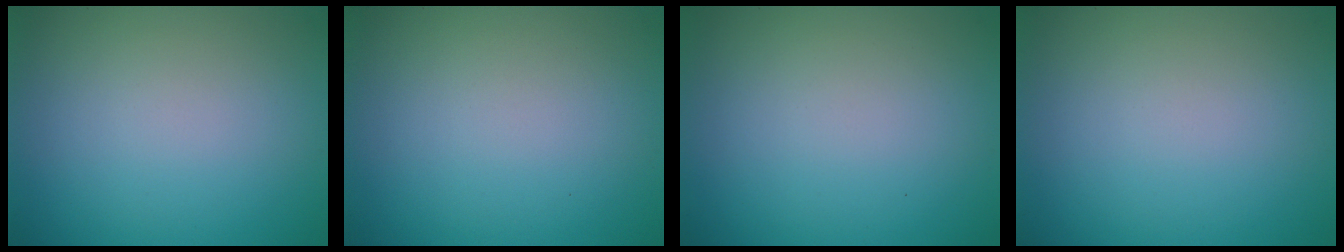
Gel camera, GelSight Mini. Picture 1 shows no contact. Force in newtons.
{"total": 0.0}
{"total": 0.0}
{"total": 0.0}